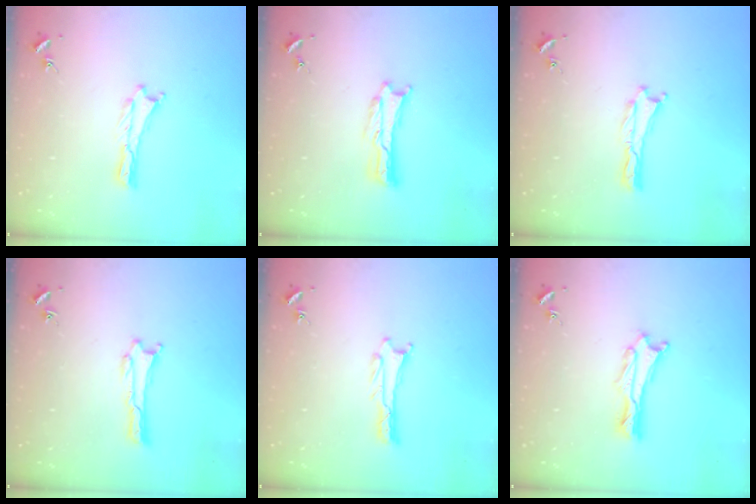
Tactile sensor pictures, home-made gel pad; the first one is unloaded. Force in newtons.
{"total": 0.8, "press": 0.8, "slide": 0.2}
{"total": 0.0}
{"total": 0.0}
{"total": 0.8, "press": 0.7, "slide": 0.1}
{"total": 1.1, "press": 1.1, "slide": 0.2}